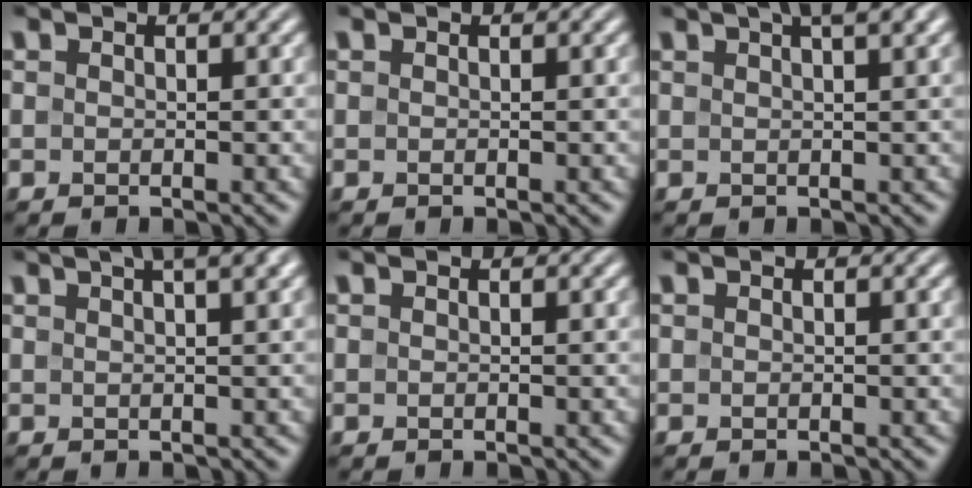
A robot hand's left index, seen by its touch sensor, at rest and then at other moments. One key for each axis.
{"total": 0.0}
{"total": 4.5, "fx": 2.8, "fy": 1.1, "fz": 3.3, "tx": -0.026, "ty": 0.015, "tz": 0.025}
{"total": 5.5, "fx": 3.4, "fy": 1.7, "fz": 4.0, "tx": -0.032, "ty": 0.025, "tz": 0.022}
{"total": 0.0}
{"total": 0.0}